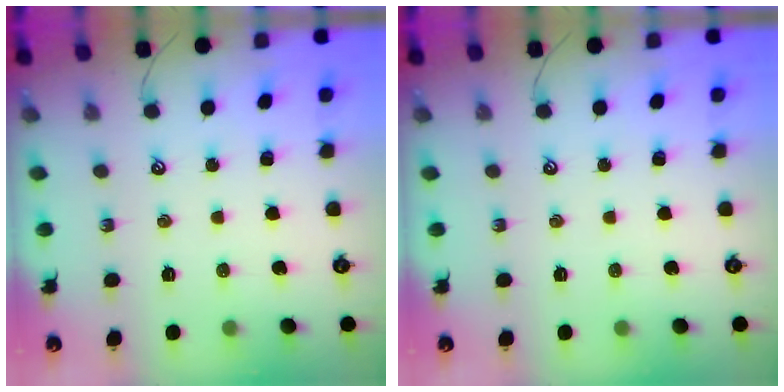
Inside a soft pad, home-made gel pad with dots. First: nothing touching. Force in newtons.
{"total": 0.0}